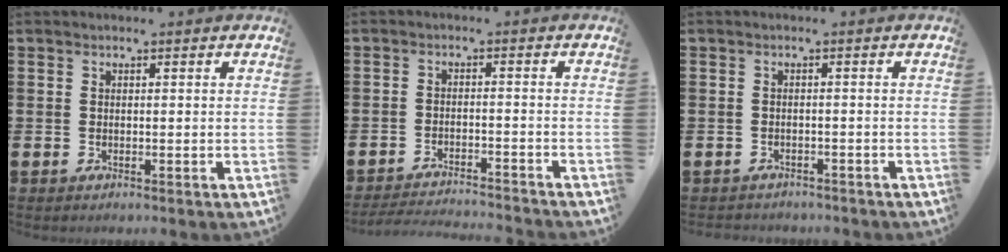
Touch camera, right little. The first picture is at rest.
{"total": 2.7, "force": [-2.7, -0.2, 0.2], "torque": [-0.003, 0.003, -0.057]}
{"total": 1.0, "force": [-1.0, 0.2, -0.1], "torque": [-0.001, 0.001, -0.022]}